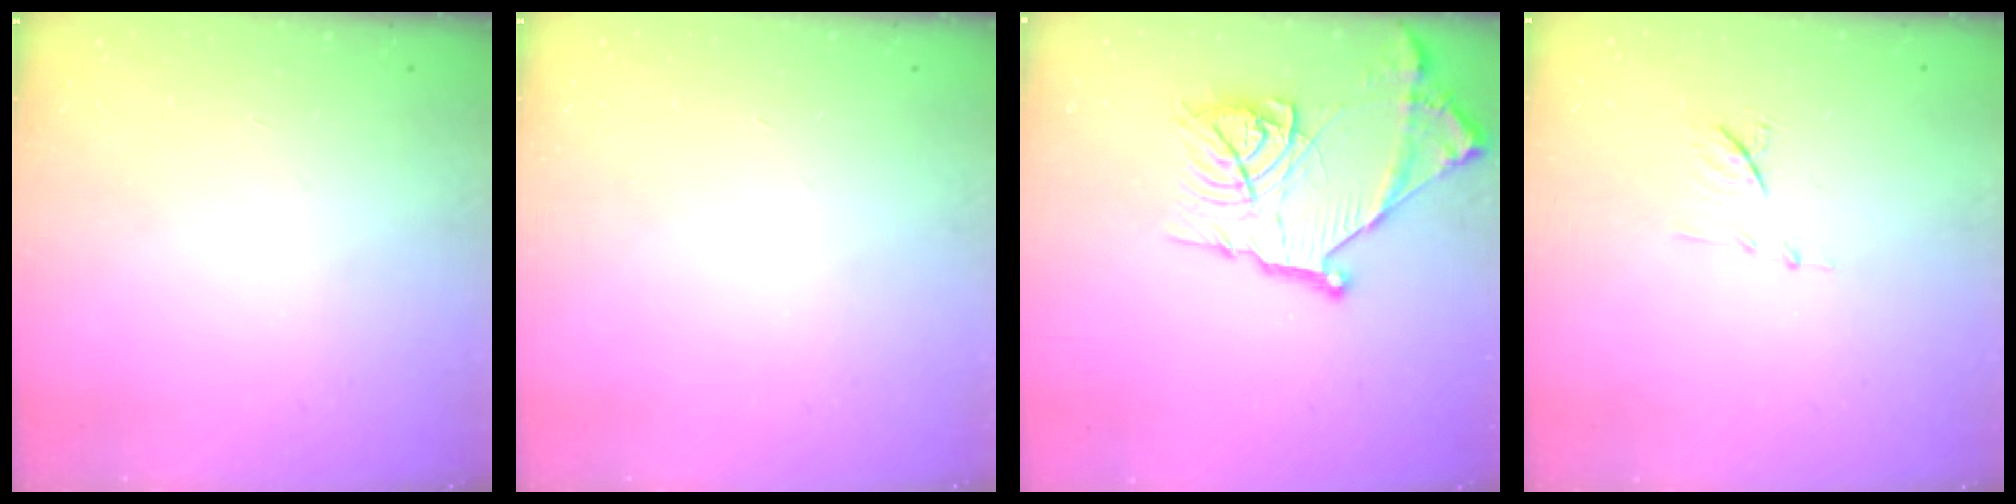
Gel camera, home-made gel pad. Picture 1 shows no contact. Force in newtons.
{"total": 0.0}
{"total": 18.7, "press": 18.6, "slide": 1.4}
{"total": 7.0, "press": 7.0, "slide": 0.6}